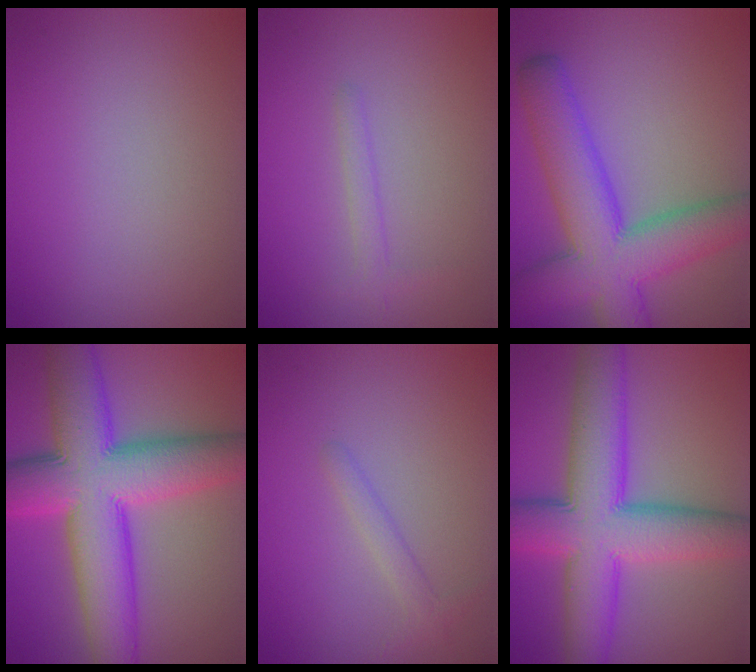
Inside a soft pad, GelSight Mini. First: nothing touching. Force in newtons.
{"total": 1.2, "press": 1.2, "slide": 0.0}
{"total": 10.1, "press": 10.1, "slide": 0.4}
{"total": 12.8, "press": 12.8, "slide": 0.3}
{"total": 1.3, "press": 1.3, "slide": 0.1}
{"total": 10.4, "press": 10.4, "slide": 0.4}